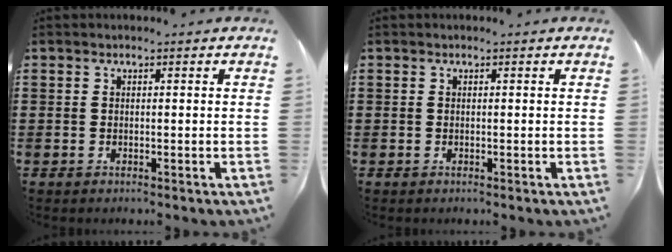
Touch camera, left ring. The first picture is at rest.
{"total": 0.0}